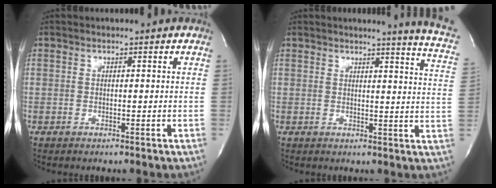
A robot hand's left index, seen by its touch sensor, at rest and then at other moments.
{"total": 8.8, "force": [7.4, -0.9, 4.7], "torque": [-0.054, -0.058, 0.054]}